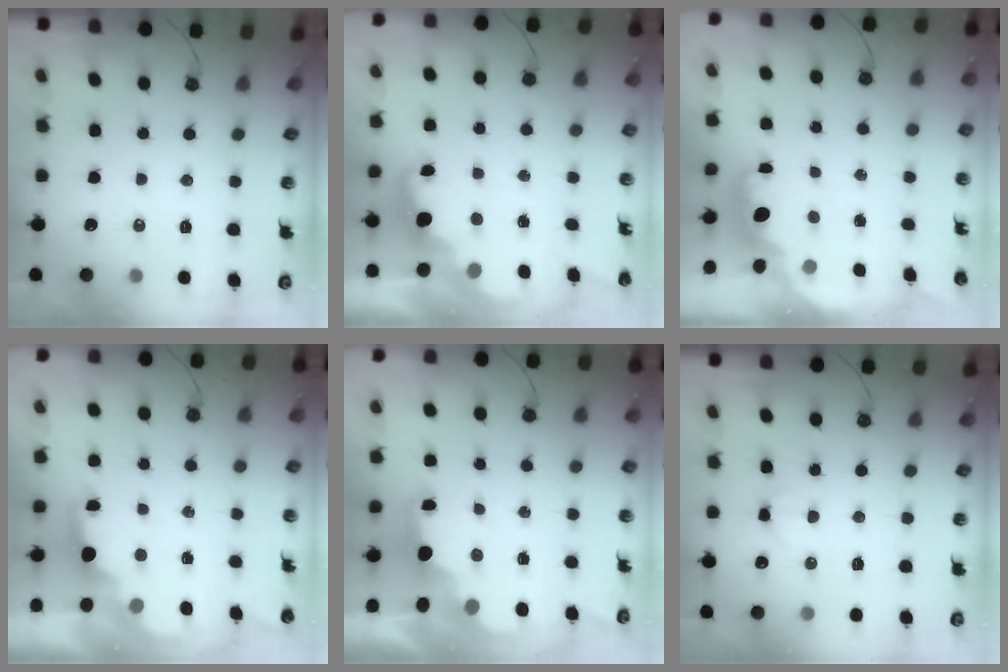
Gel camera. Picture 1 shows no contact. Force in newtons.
{"total": 2.4, "press": 2.3, "slide": 0.7}
{"total": 2.2, "press": 2.1, "slide": 0.6}
{"total": 2.1, "press": 1.9, "slide": 0.8}
{"total": 2.3, "press": 2.2, "slide": 0.8}
{"total": 4.5, "press": 4.5, "slide": 0.9}